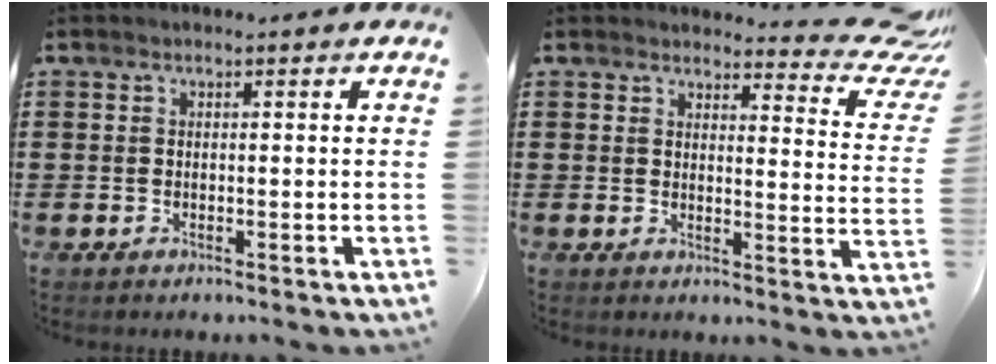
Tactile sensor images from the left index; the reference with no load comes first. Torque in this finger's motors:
{"motor_torque": [-0.88, -0.68, -1.05, -0.21]}